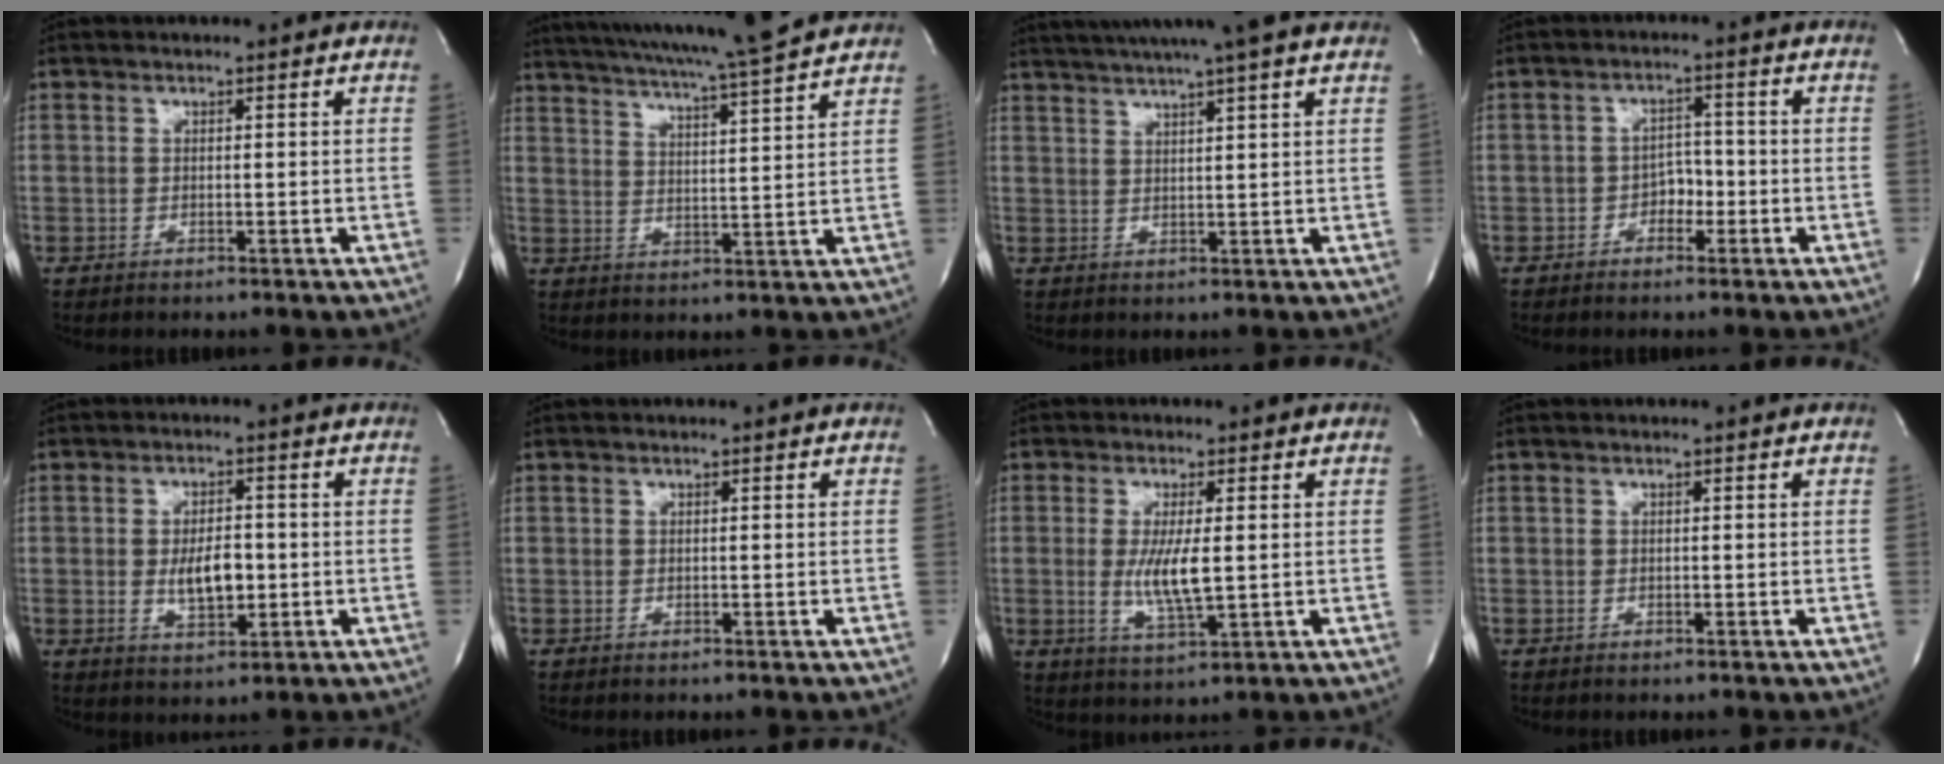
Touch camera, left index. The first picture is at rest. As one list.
[{"total": 17.6, "force": [15.6, -0.7, 8.1], "torque": [-0.144, -0.003, 0.221]}, {"total": 12.1, "force": [10.1, -0.9, 6.6], "torque": [-0.115, 0.021, 0.134]}, {"total": 3.1, "force": [-1.5, 1.9, 1.8], "torque": [-0.020, 0.007, -0.029]}, {"total": 5.7, "force": [-0.8, 2.5, 5.1], "torque": [-0.085, -0.004, -0.008]}, {"total": 0.0}, {"total": 6.0, "force": [-0.1, 1.0, 5.9], "torque": [-0.120, -0.017, 0.000]}, {"total": 0.0}]